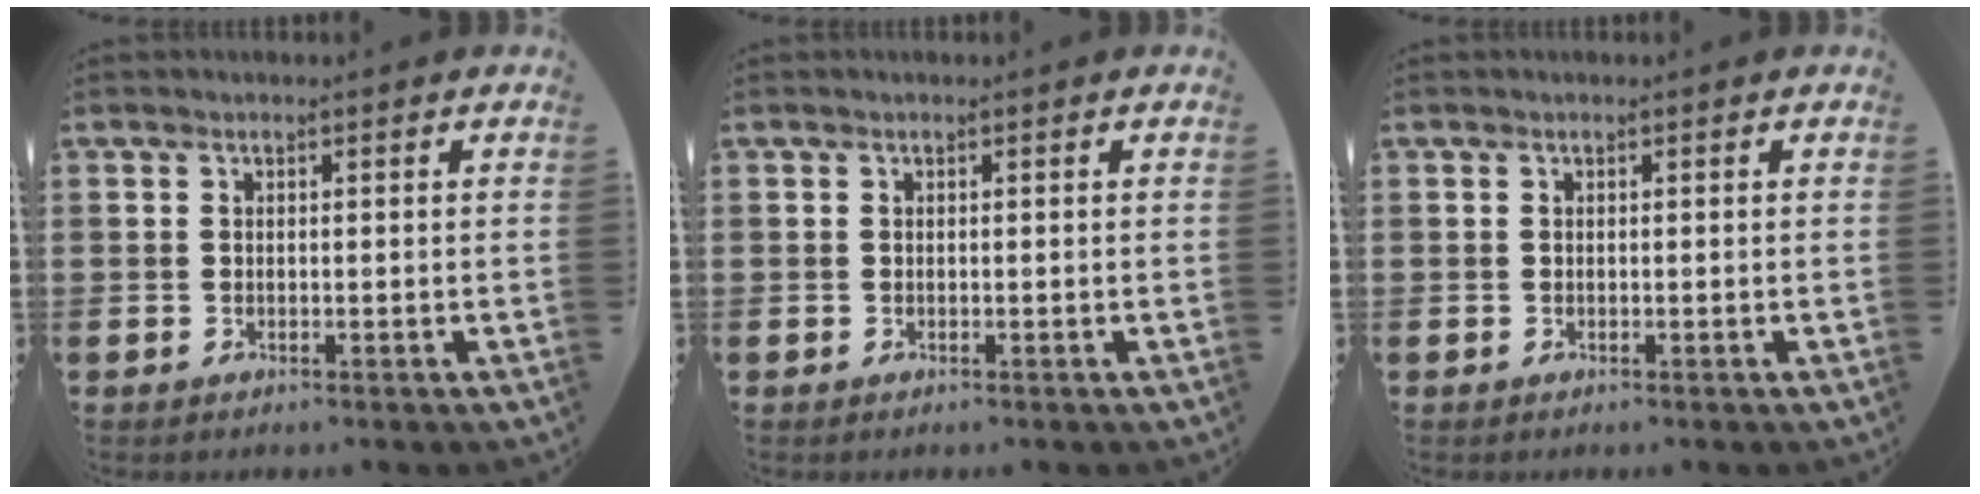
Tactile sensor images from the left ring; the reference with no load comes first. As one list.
[{"total": 0.0}, {"total": 0.0}]